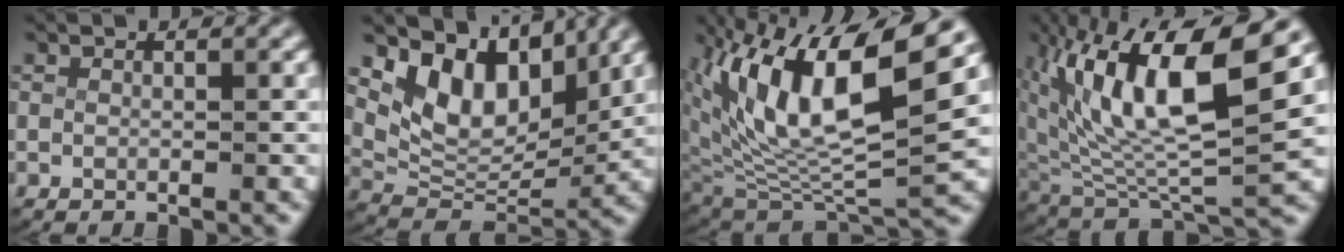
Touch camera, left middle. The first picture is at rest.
{"total": 11.9, "force": [4.3, 8.5, 7.2], "torque": [-0.149, -0.009, 0.069]}
{"total": 14.1, "force": [2.3, 7.3, 11.8], "torque": [-0.219, -0.005, 0.051]}
{"total": 13.9, "force": [2.7, 6.6, 12.0], "torque": [-0.235, -0.008, 0.055]}